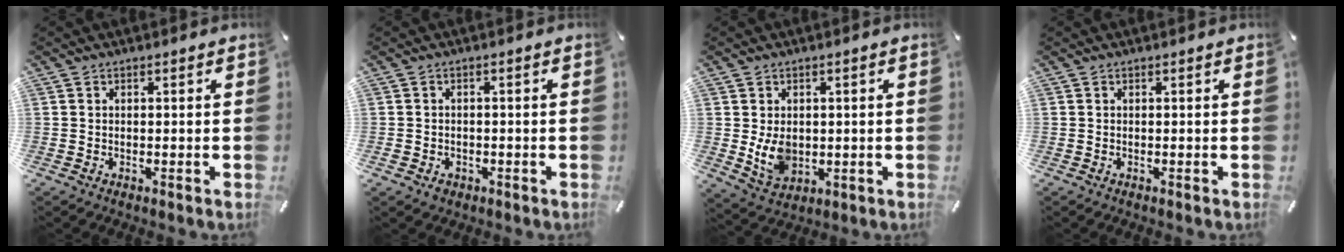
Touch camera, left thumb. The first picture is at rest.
{"total": 2.2, "force": [-1.0, 1.8, 0.8], "torque": [-0.014, 0.005, -0.021]}
{"total": 7.2, "force": [0.1, 5.7, 4.3], "torque": [-0.083, -0.006, 0.000]}
{"total": 0.0}